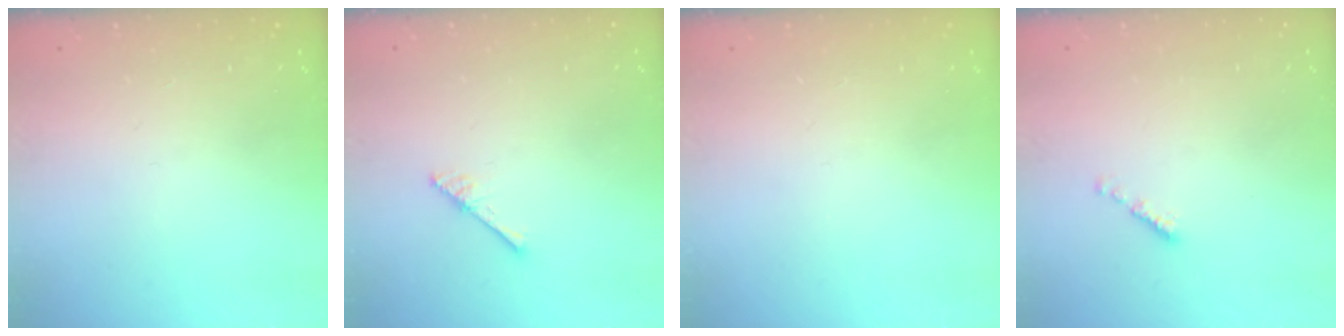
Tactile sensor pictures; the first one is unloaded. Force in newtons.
{"total": 3.0, "press": 3.0, "slide": 0.3}
{"total": 0.0}
{"total": 0.7, "press": 0.5, "slide": 0.4}